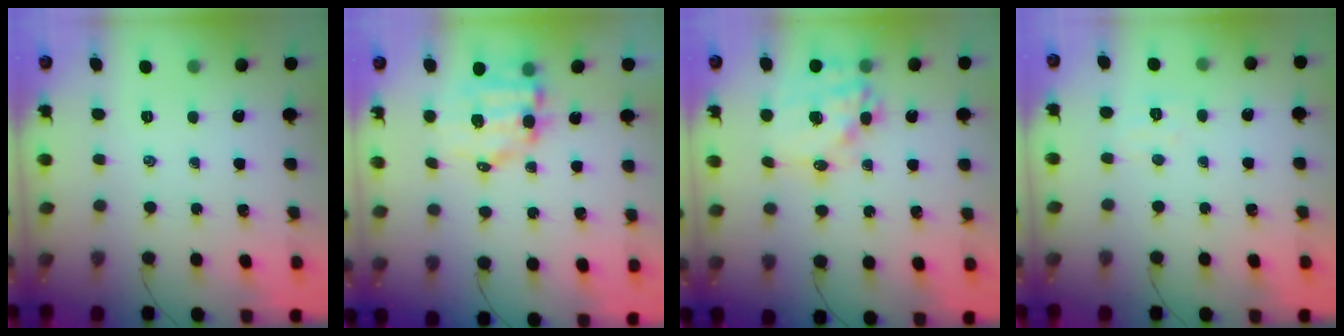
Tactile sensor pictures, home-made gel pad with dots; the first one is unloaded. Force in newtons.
{"total": 7.8, "press": 7.6, "slide": 1.9}
{"total": 16.8, "press": 16.4, "slide": 3.6}
{"total": 3.3, "press": 3.2, "slide": 0.9}